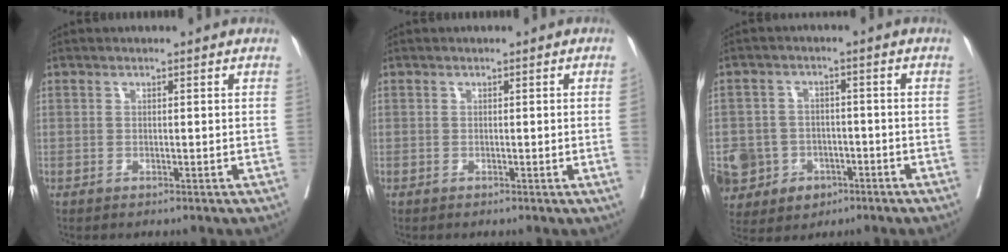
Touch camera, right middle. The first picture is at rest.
{"total": 2.1, "force": [-0.2, -0.6, 2.0], "torque": [-0.033, 0.000, 0.001]}
{"total": 11.4, "force": [-4.2, 9.9, 3.5], "torque": [-0.097, 0.015, -0.054]}